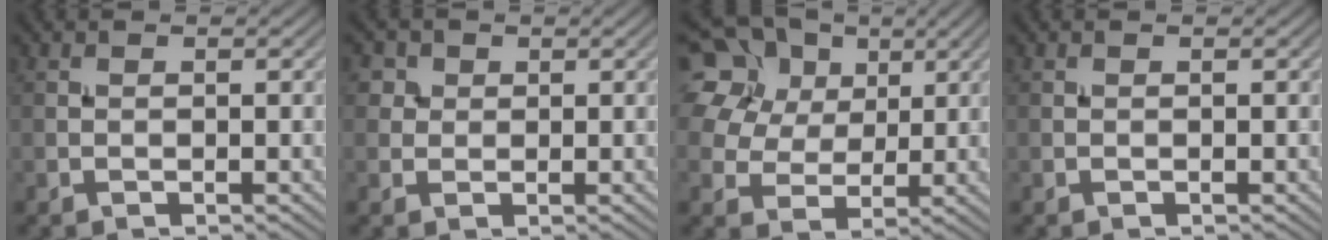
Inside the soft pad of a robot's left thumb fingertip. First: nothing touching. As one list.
[{"total": 3.1, "force": [1.4, 2.6, 1.0], "torque": [-0.037, 0.001, 0.025]}, {"total": 16.8, "force": [8.5, 11.9, 8.1], "torque": [-0.245, 0.048, 0.179]}, {"total": 0.0}]